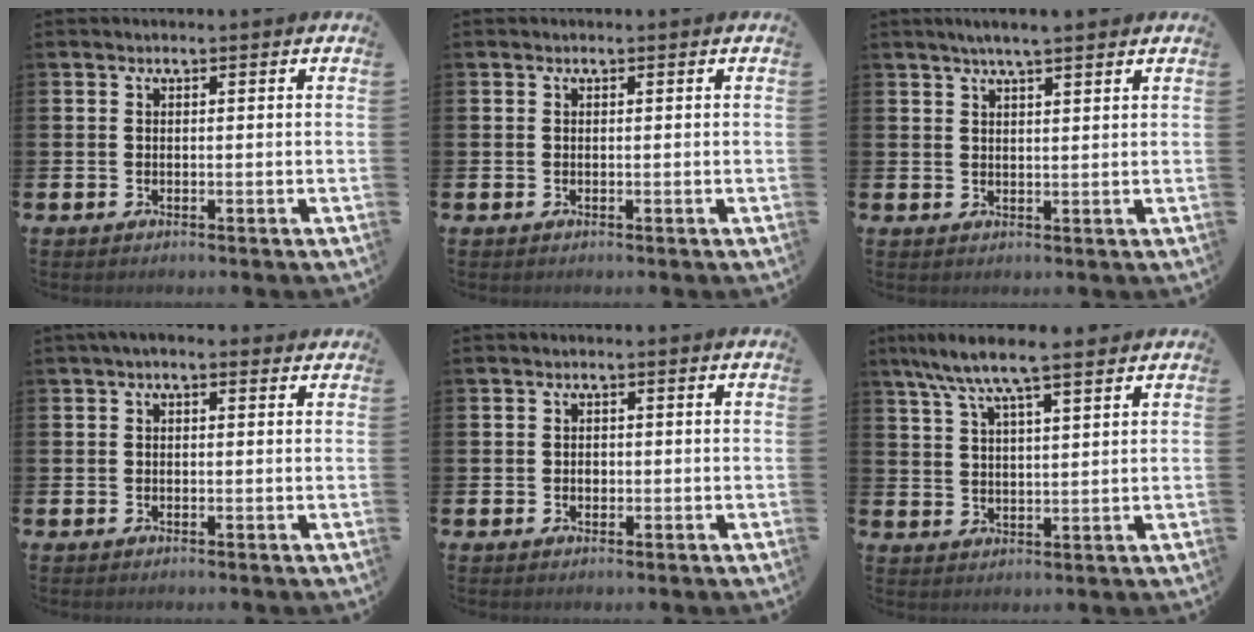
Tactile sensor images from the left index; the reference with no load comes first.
{"total": 0.0}
{"total": 3.6, "force": [3.2, 0.2, 1.7], "torque": [-0.024, -0.009, 0.054]}
{"total": 1.3, "force": [0.7, 0.7, 0.8], "torque": [-0.015, 0.009, 0.012]}
{"total": 1.0, "force": [-0.1, 0.8, 0.5], "torque": [0.004, 0.000, -0.006]}
{"total": 8.0, "force": [6.8, 1.1, 4.1], "torque": [-0.095, -0.019, 0.122]}